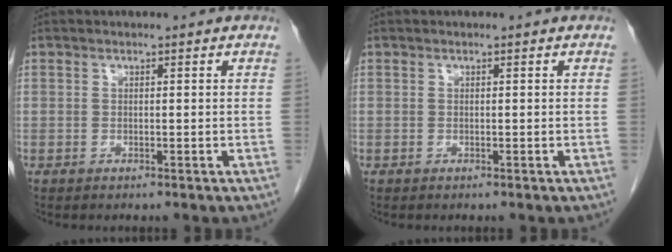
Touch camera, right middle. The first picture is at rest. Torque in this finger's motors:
{"motor_torque": [0.13, -0.22, 0.03, 0.00]}